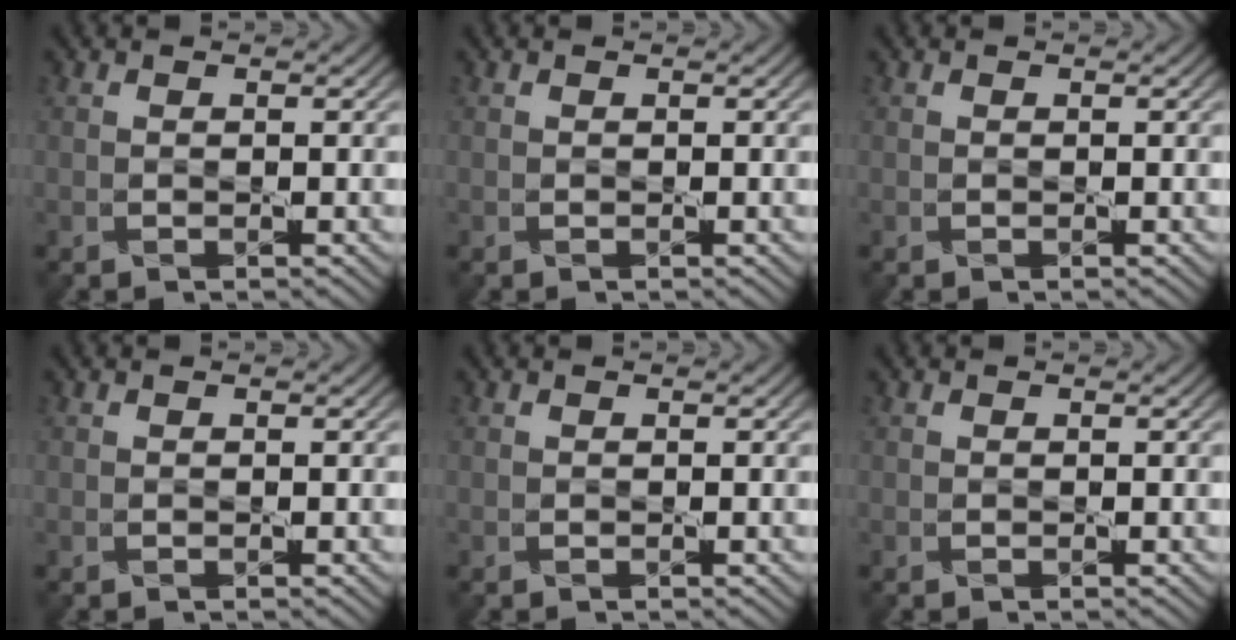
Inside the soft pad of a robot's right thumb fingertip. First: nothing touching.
{"total": 0.0}
{"total": 0.0}
{"total": 0.0}
{"total": 0.0}
{"total": 0.0}